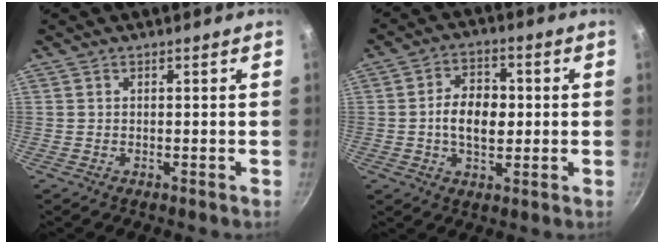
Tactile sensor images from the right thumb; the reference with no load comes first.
{"total": 9.0, "force": [-0.1, 5.7, 6.9], "torque": [-0.097, 0.010, -0.006]}